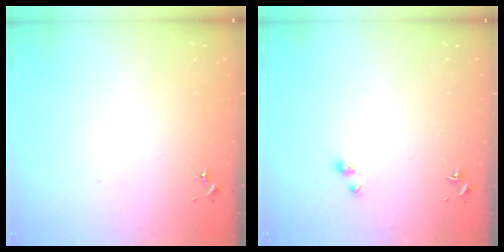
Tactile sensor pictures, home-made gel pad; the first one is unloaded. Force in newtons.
{"total": 2.9, "press": 2.8, "slide": 0.4}